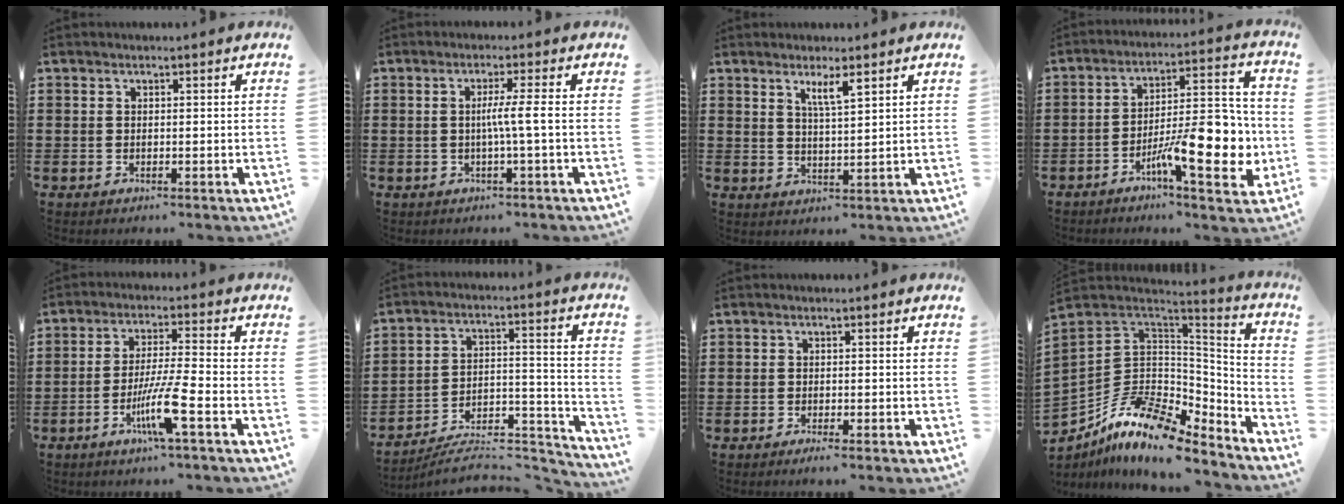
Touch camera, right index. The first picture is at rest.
{"total": 3.7, "force": [-0.4, -0.6, 3.6], "torque": [-0.066, -0.009, -0.012]}
{"total": 3.6, "force": [2.1, 0.6, 2.9], "torque": [-0.061, 0.003, 0.036]}
{"total": 14.9, "force": [-5.1, 4.9, 13.1], "torque": [-0.188, 0.003, -0.084]}
{"total": 8.1, "force": [-3.8, 0.0, 7.2], "torque": [-0.144, -0.013, -0.073]}
{"total": 8.3, "force": [-7.5, 1.9, 2.9], "torque": [-0.037, 0.017, -0.146]}
{"total": 1.2, "force": [-1.0, 0.0, 0.7], "torque": [-0.012, -0.003, -0.019]}
{"total": 12.8, "force": [-8.3, 5.8, 7.8], "torque": [-0.173, 0.014, -0.157]}